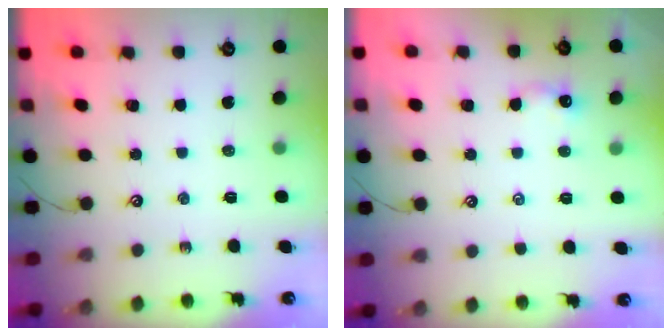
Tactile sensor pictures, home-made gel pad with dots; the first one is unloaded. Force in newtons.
{"total": 2.3, "press": 2.2, "slide": 0.3}